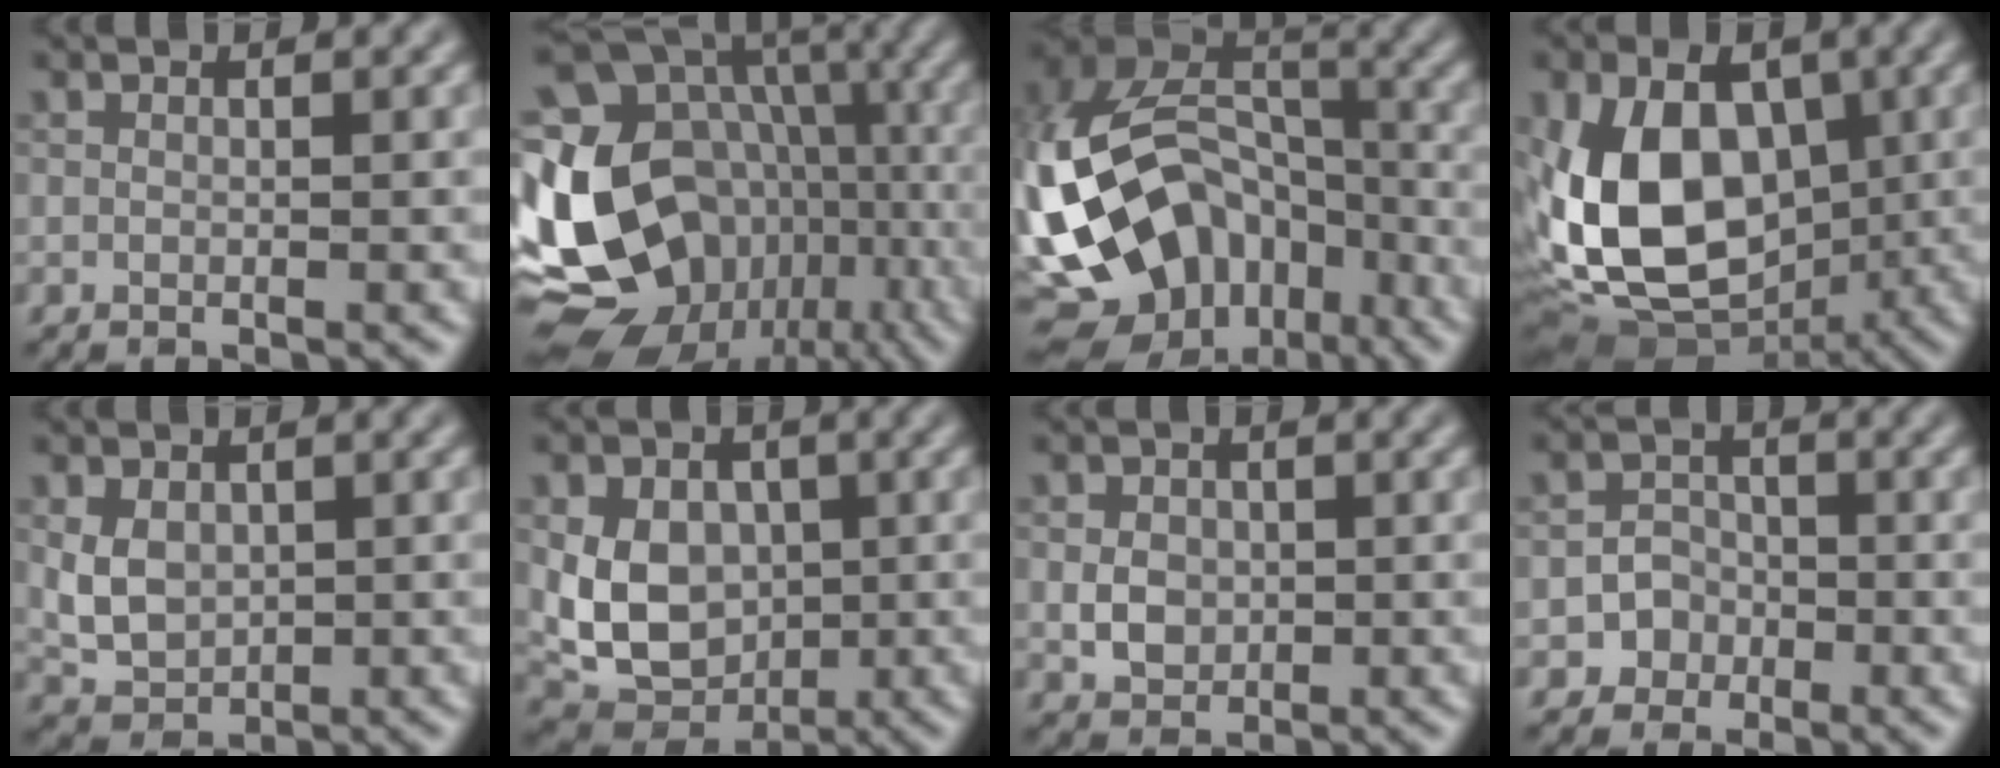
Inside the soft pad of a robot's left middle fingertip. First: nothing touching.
{"total": 19.9, "force": [-4.4, 16.2, 10.6], "torque": [-0.197, 0.013, -0.054]}
{"total": 16.2, "force": [-6.6, 11.5, 9.4], "torque": [-0.197, 0.012, -0.110]}
{"total": 14.3, "force": [-1.0, 9.7, 10.5], "torque": [-0.206, -0.006, -0.027]}
{"total": 3.4, "force": [0.4, 2.6, 2.2], "torque": [-0.047, -0.005, 0.011]}
{"total": 7.2, "force": [0.1, 5.6, 4.5], "torque": [-0.090, -0.012, 0.003]}
{"total": 2.4, "force": [-0.2, 2.0, 1.3], "torque": [-0.024, 0.000, -0.007]}
{"total": 2.5, "force": [-1.2, 2.2, 0.3], "torque": [0.018, 0.013, -0.029]}